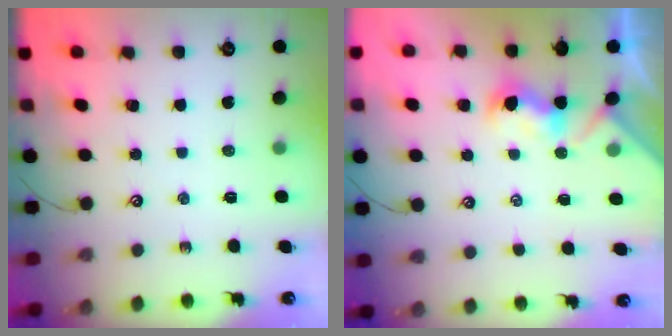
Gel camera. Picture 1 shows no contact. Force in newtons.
{"total": 2.3, "press": 2.2, "slide": 0.8}